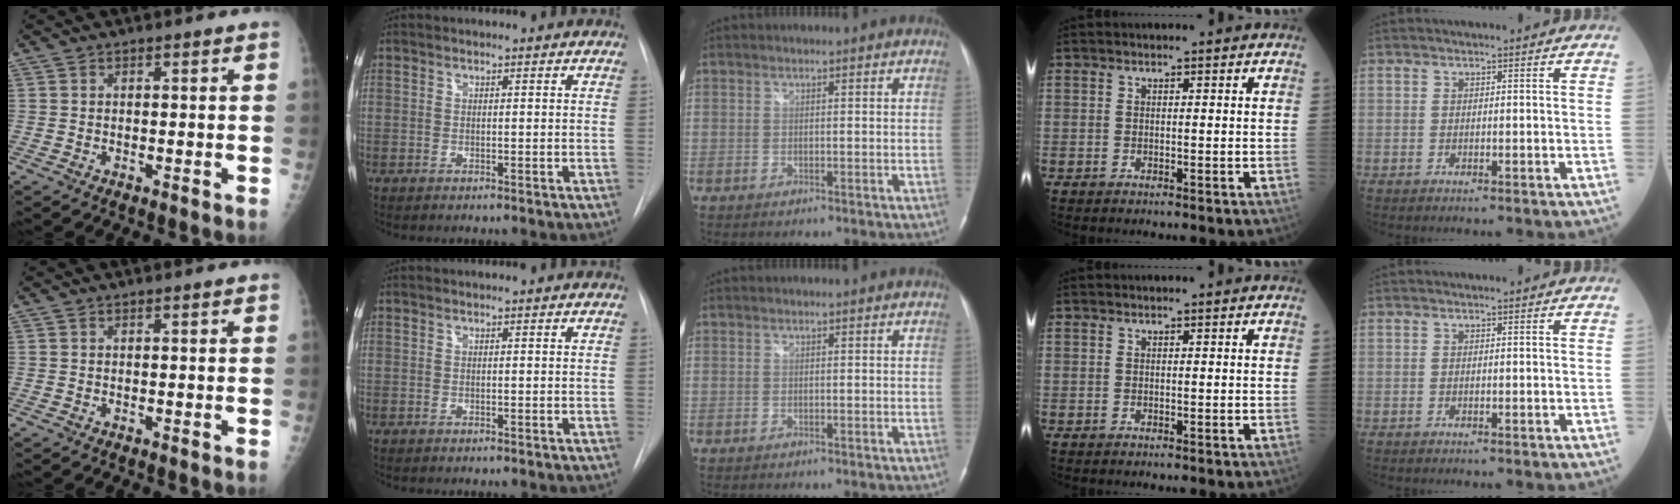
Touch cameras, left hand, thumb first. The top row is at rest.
{}